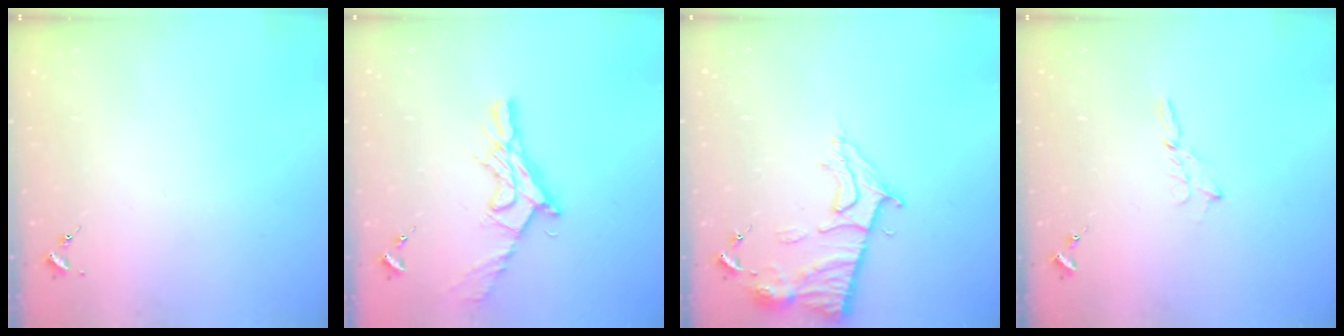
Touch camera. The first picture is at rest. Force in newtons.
{"total": 13.9, "press": 13.8, "slide": 1.0}
{"total": 11.9, "press": 11.8, "slide": 1.0}
{"total": 1.8, "press": 1.7, "slide": 0.2}